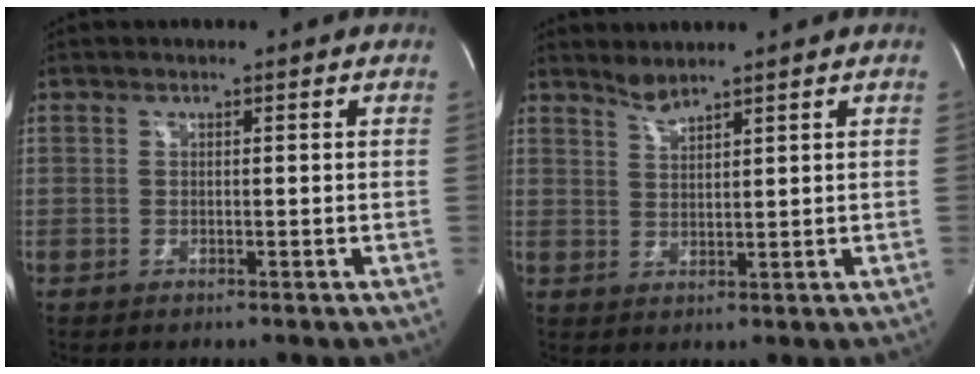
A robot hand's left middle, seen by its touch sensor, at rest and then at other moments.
{"total": 2.3, "force": [2.2, -0.2, 0.6], "torque": [-0.014, -0.002, 0.047]}